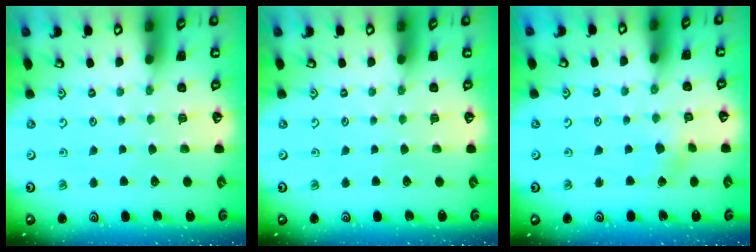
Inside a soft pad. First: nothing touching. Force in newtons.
{"total": 0.0}
{"total": 2.7, "press": 2.7, "slide": 0.4}